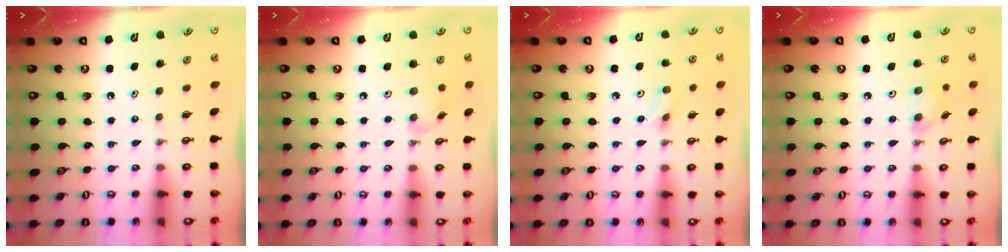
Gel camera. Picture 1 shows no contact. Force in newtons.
{"total": 5.2, "press": 5.1, "slide": 0.8}
{"total": 3.9, "press": 3.8, "slide": 0.7}
{"total": 7.3, "press": 6.7, "slide": 2.9}